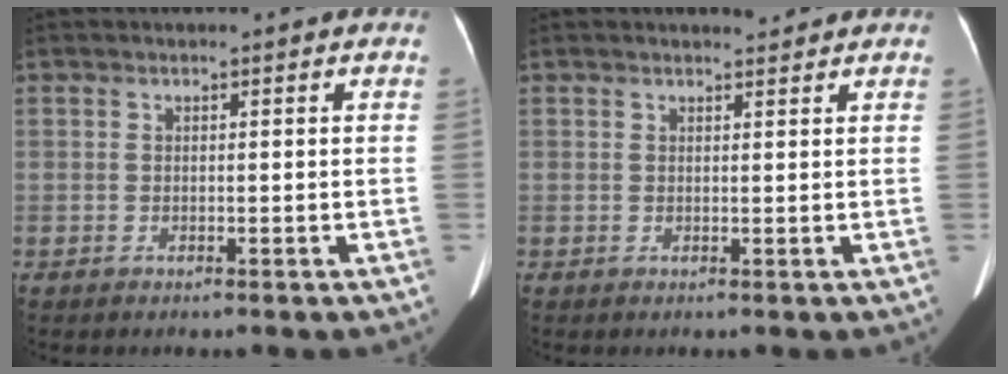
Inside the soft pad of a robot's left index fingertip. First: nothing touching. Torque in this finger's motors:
{"motor_torque": [0.00, -0.32, 0.01, 0.01]}